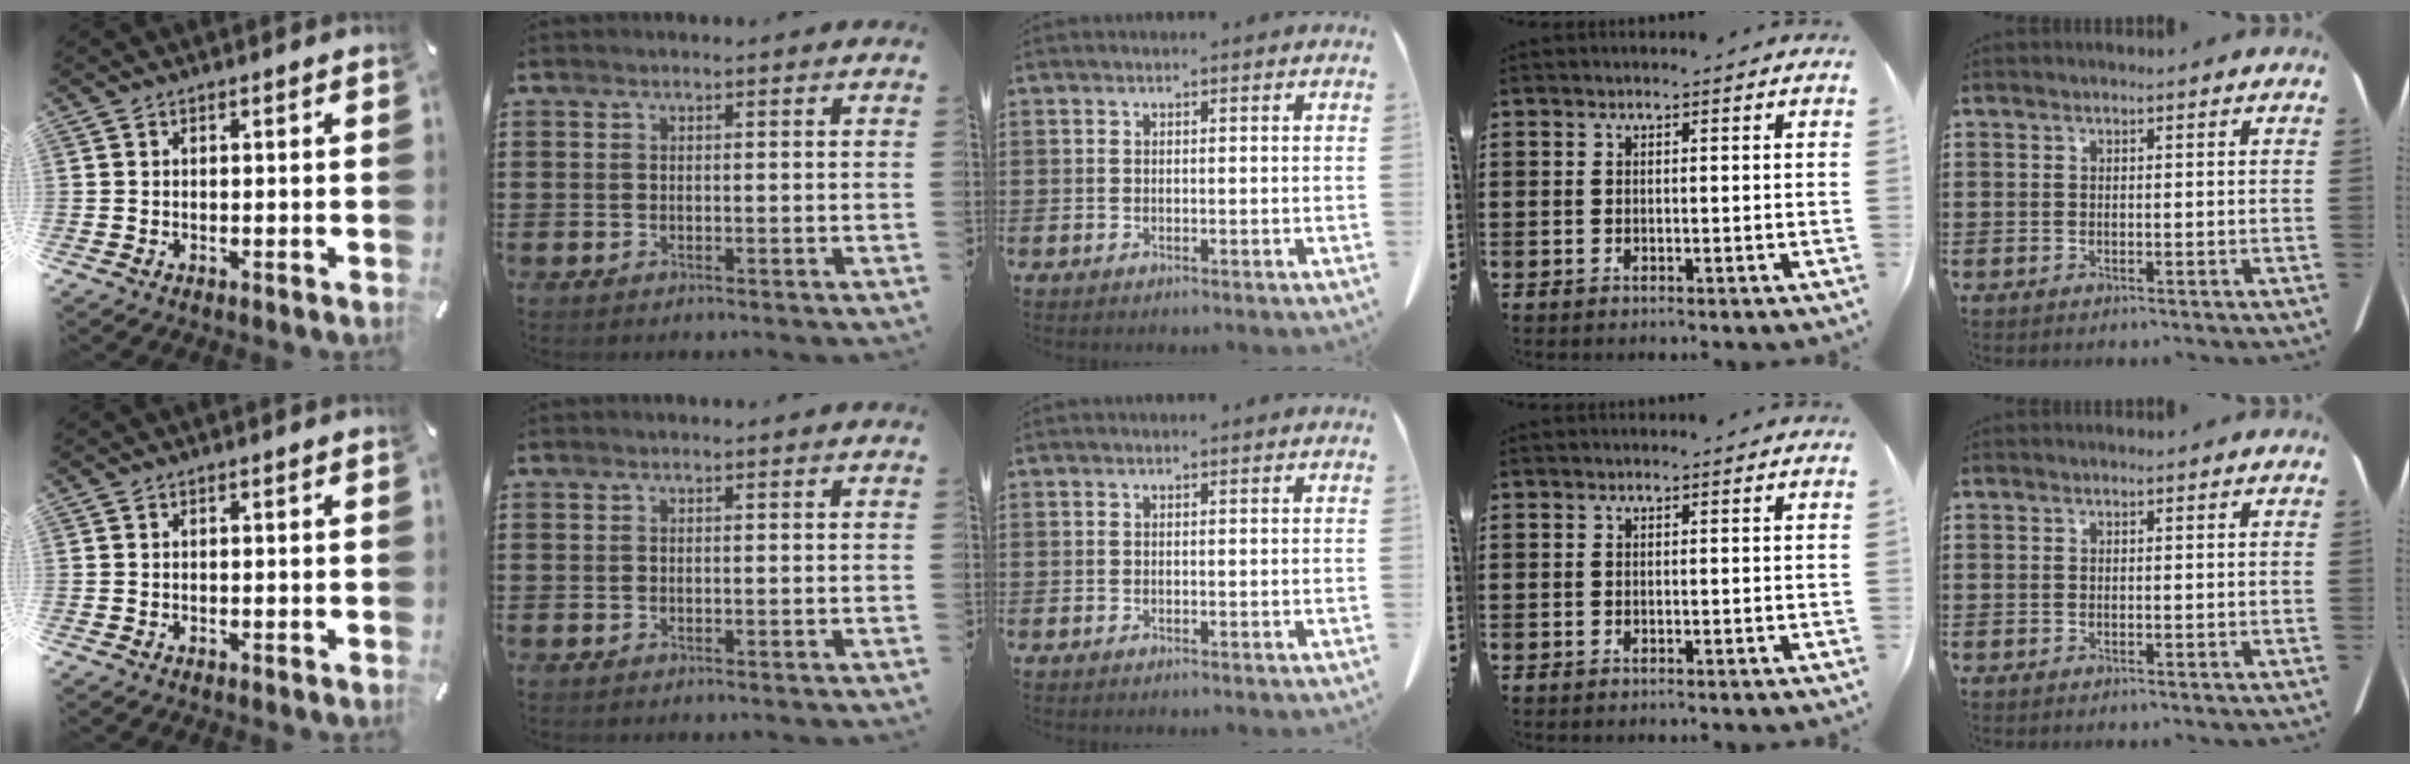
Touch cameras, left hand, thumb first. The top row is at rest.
{}